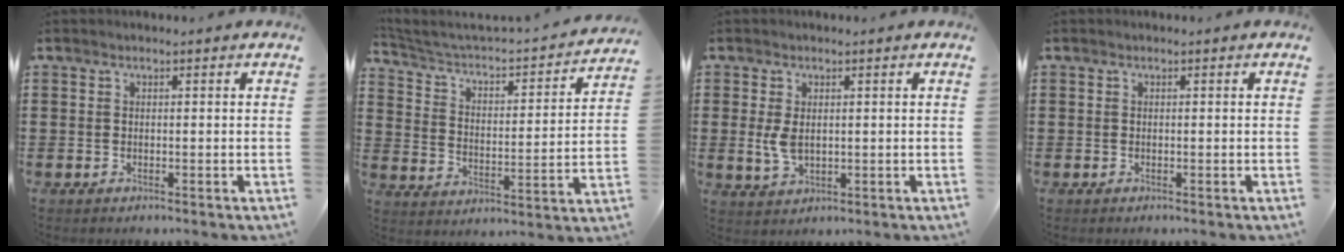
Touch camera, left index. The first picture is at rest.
{"total": 2.8, "force": [2.3, 0.7, 1.3], "torque": [-0.046, -0.031, 0.025]}
{"total": 3.6, "force": [0.4, 2.0, 3.0], "torque": [-0.076, -0.001, 0.004]}
{"total": 0.0}